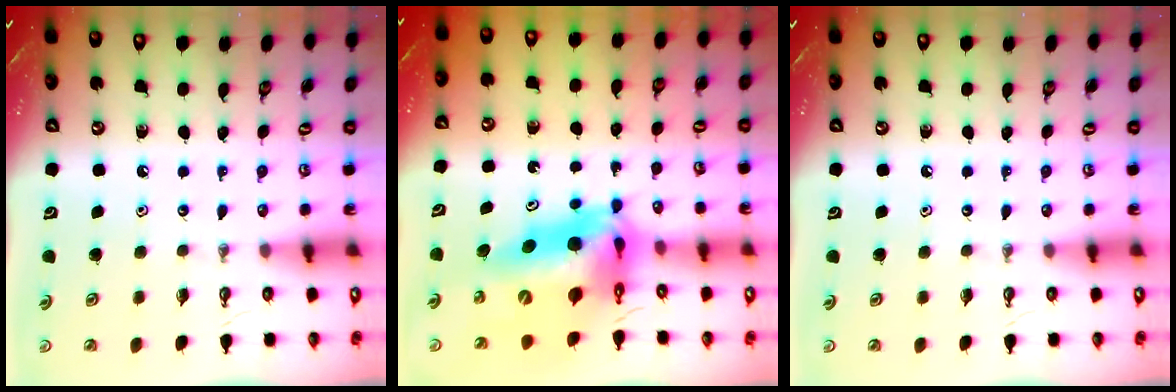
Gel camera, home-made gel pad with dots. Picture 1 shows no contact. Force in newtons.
{"total": 16.4, "press": 16.3, "slide": 1.6}
{"total": 0.0}